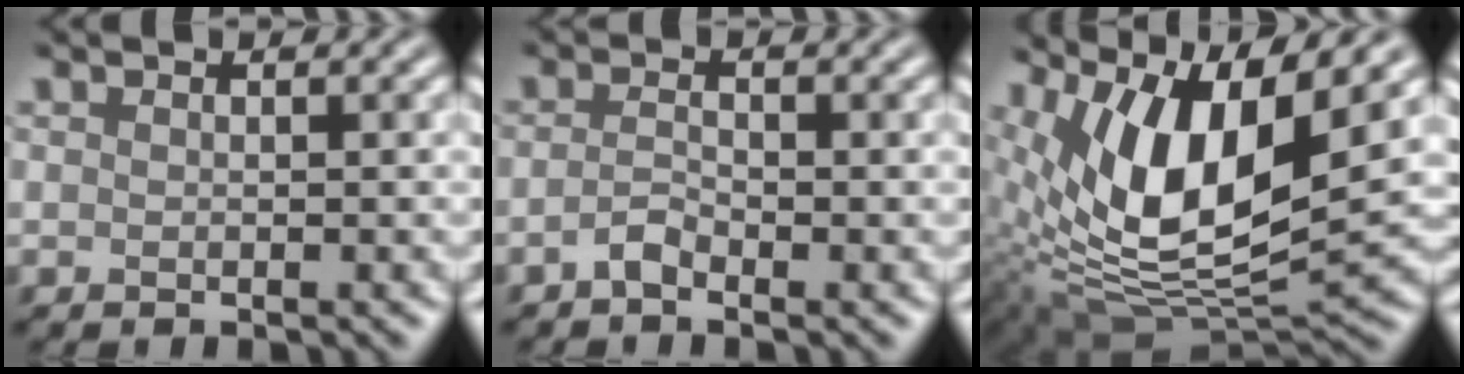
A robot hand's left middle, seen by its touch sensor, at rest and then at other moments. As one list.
[{"total": 1.3, "force": [-0.9, 0.4, 0.9], "torque": [-0.019, 0.002, -0.021]}, {"total": 11.8, "force": [4.3, 4.6, 10.0], "torque": [-0.186, -0.006, 0.080]}]